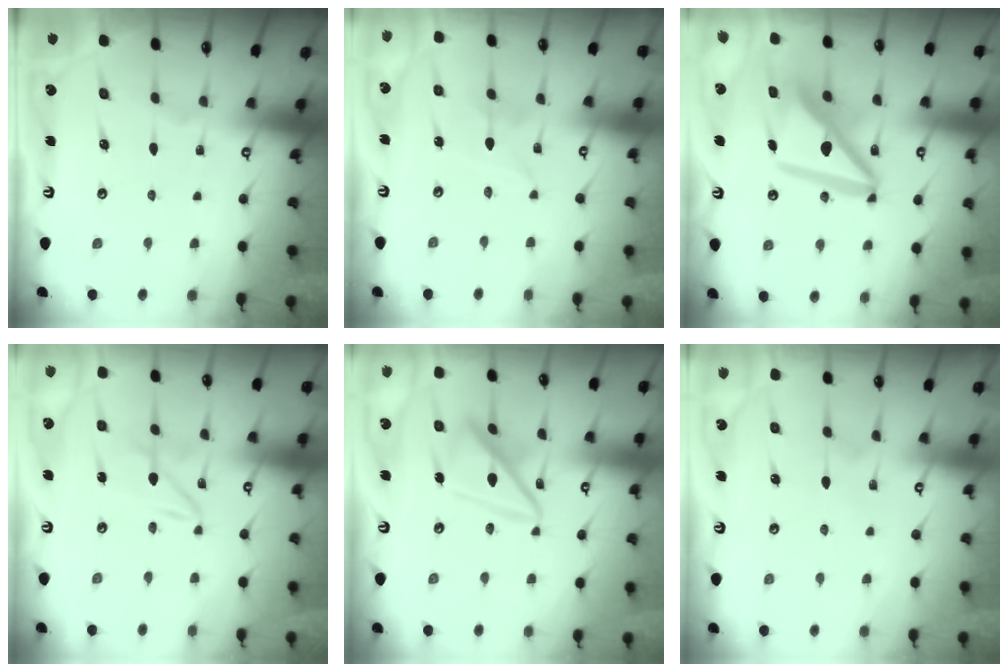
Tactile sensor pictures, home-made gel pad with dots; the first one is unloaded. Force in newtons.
{"total": 1.7, "press": 1.7, "slide": 0.2}
{"total": 14.1, "press": 14.0, "slide": 1.6}
{"total": 2.2, "press": 2.1, "slide": 0.3}
{"total": 12.3, "press": 12.2, "slide": 1.0}
{"total": 3.9, "press": 3.9, "slide": 0.4}